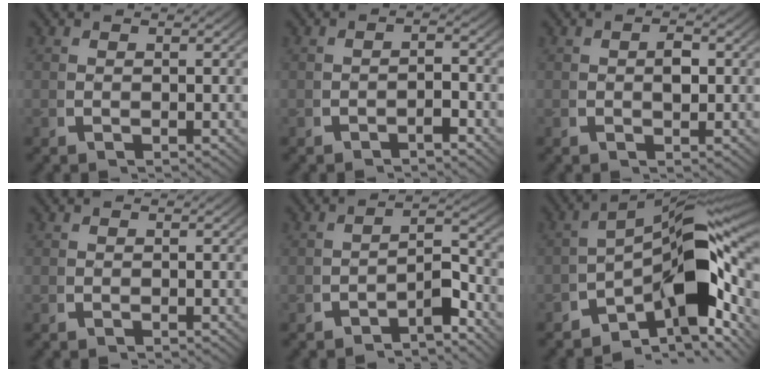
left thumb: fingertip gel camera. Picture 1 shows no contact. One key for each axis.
{"total": 1.4, "fx": -1.3, "fy": 0.2, "fz": 0.4, "tx": 0.003, "ty": -0.001, "tz": -0.024}
{"total": 1.4, "fx": 0.0, "fy": 0.9, "fz": 1.1, "tx": -0.014, "ty": -0.002, "tz": 0.002}
{"total": 0.0}
{"total": 3.2, "fx": -2.0, "fy": 1.0, "fz": 2.3, "tx": -0.023, "ty": -0.008, "tz": -0.030}
{"total": 15.3, "fx": -2.6, "fy": 8.3, "fz": 12.5, "tx": -0.186, "ty": -0.044, "tz": -0.033}